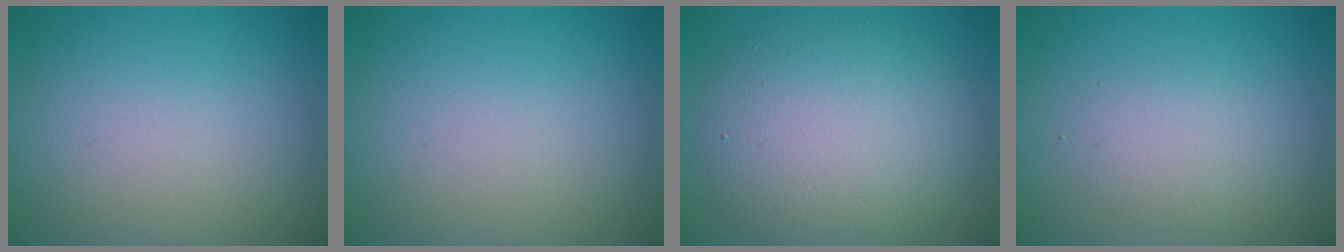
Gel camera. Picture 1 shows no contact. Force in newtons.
{"total": 0.0}
{"total": 7.0, "press": 7.0, "slide": 0.3}
{"total": 1.8, "press": 1.8, "slide": 0.0}